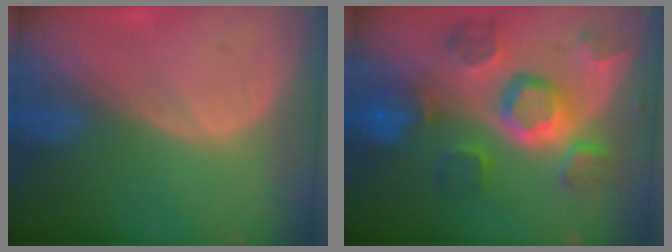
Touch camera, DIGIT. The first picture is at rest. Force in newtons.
{"total": 11.3, "press": 10.0, "slide": 5.3}